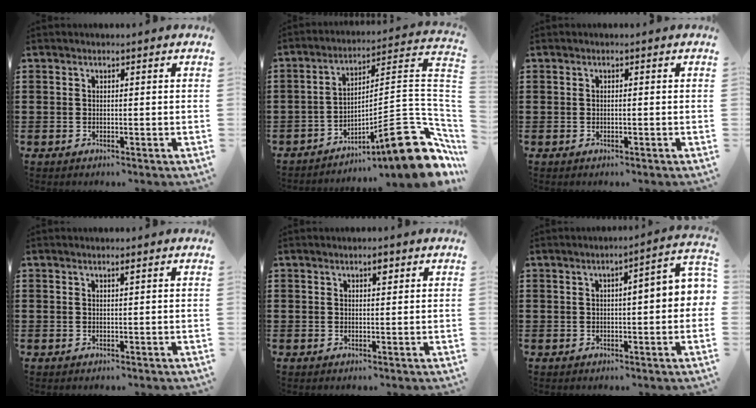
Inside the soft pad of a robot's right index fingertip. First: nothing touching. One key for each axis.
{"total": 14.2, "fx": -7.8, "fy": 2.7, "fz": 11.6, "tx": -0.147, "ty": 0.005, "tz": -0.134}
{"total": 0.6, "fx": -0.1, "fy": 0.1, "fz": 0.5, "tx": -0.011, "ty": -0.003, "tz": -0.002}
{"total": 0.6, "fx": 0.3, "fy": 0.0, "fz": 0.5, "tx": -0.008, "ty": 0.000, "tz": 0.006}
{"total": 1.8, "fx": 0.9, "fy": 0.8, "fz": 1.3, "tx": -0.020, "ty": 0.002, "tz": 0.014}
{"total": 3.7, "fx": -0.2, "fy": 0.5, "fz": 3.7, "tx": -0.057, "ty": 0.000, "tz": -0.009}